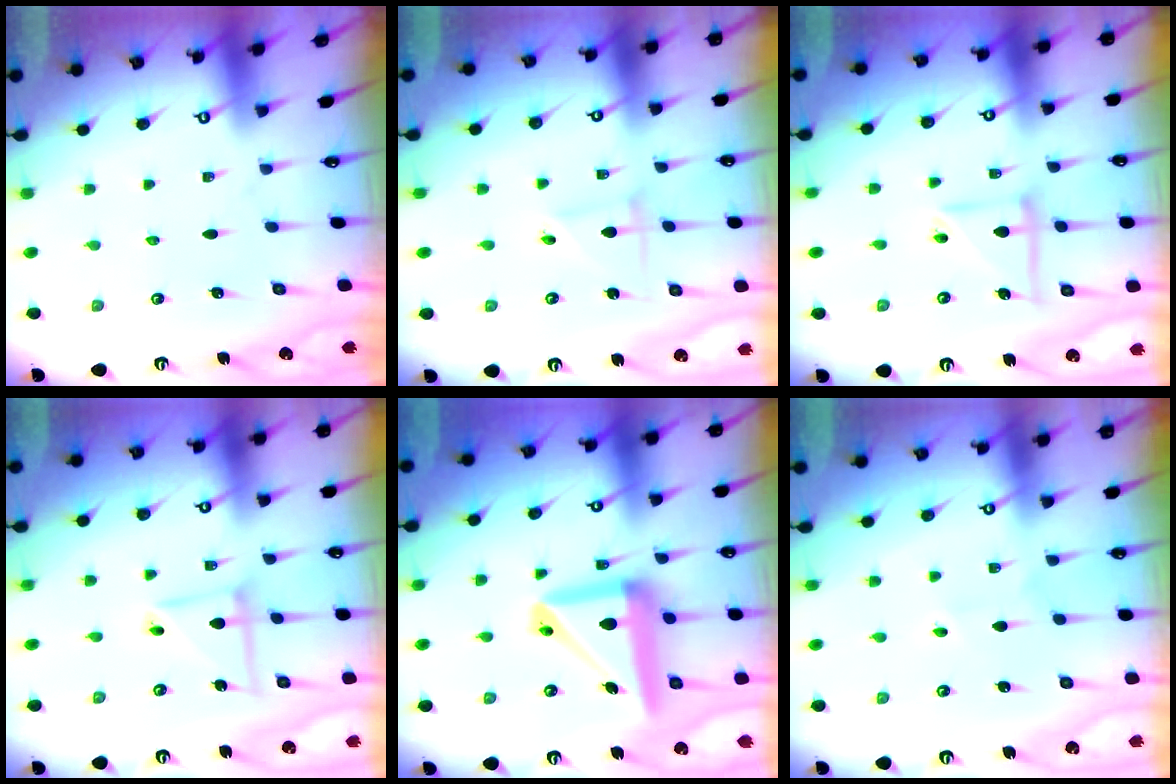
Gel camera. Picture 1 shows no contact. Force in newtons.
{"total": 3.4, "press": 3.4, "slide": 0.4}
{"total": 10.9, "press": 10.8, "slide": 1.0}
{"total": 8.3, "press": 8.3, "slide": 0.7}
{"total": 16.0, "press": 15.9, "slide": 2.0}
{"total": 2.7, "press": 2.5, "slide": 1.1}